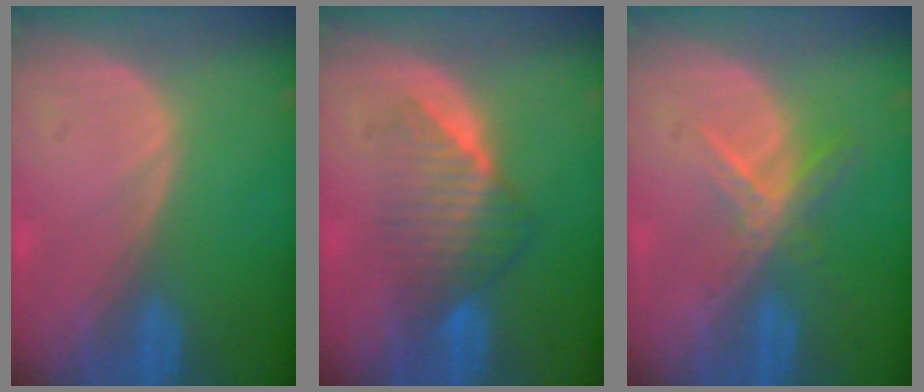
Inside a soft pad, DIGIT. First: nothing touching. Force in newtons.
{"total": 6.9, "press": 6.5, "slide": 2.5}
{"total": 5.5, "press": 4.8, "slide": 2.8}